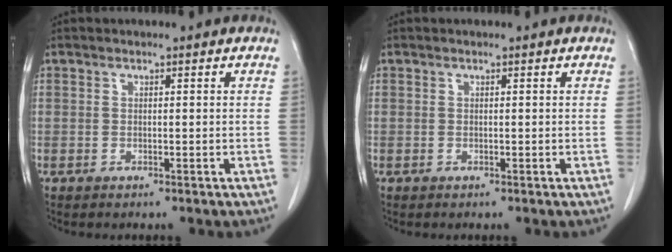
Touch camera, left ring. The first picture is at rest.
{"total": 0.0}